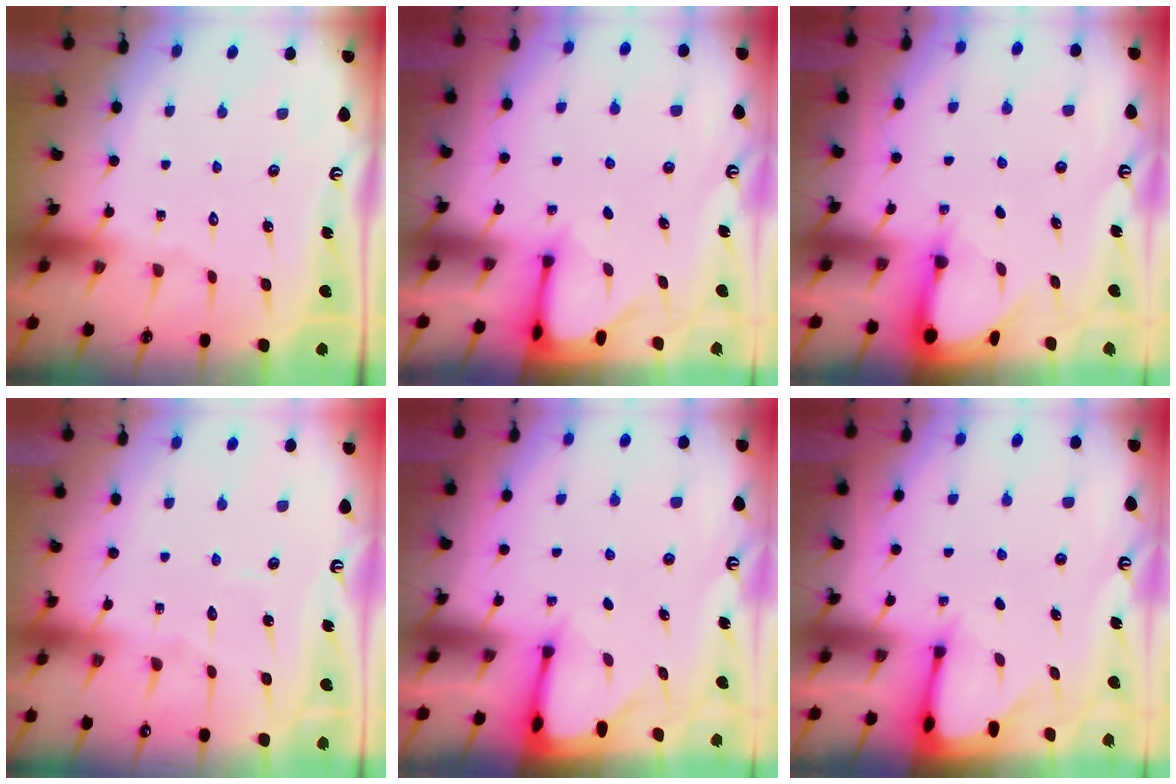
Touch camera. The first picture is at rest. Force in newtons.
{"total": 3.4, "press": 3.4, "slide": 0.3}
{"total": 3.0, "press": 3.0, "slide": 0.4}
{"total": 2.5, "press": 2.5, "slide": 0.1}
{"total": 2.3, "press": 2.3, "slide": 0.1}
{"total": 2.4, "press": 2.4, "slide": 0.1}